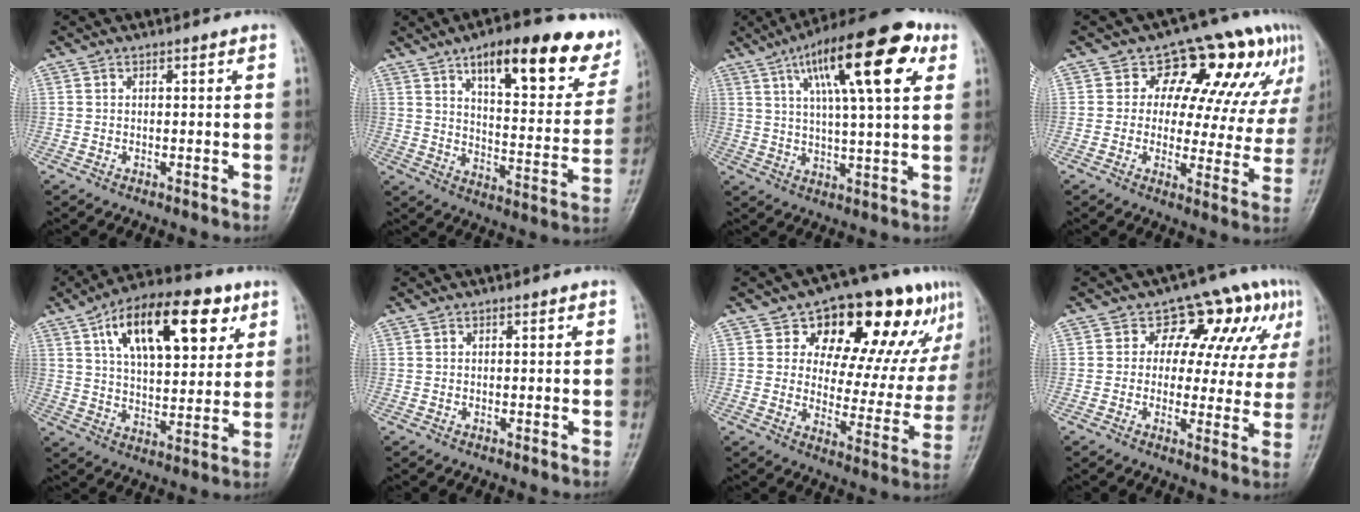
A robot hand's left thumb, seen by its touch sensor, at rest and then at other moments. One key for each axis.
{"total": 22.4, "fx": 13.5, "fy": 8.0, "fz": 16.0, "tx": -0.168, "ty": -0.043, "tz": 0.191}
{"total": 20.0, "fx": 8.4, "fy": 5.7, "fz": 17.3, "tx": -0.247, "ty": -0.001, "tz": 0.127}
{"total": 15.5, "fx": 7.8, "fy": 8.6, "fz": 10.4, "tx": -0.071, "ty": -0.021, "tz": 0.089}
{"total": 20.2, "fx": 8.9, "fy": 9.7, "fz": 15.4, "tx": -0.208, "ty": -0.014, "tz": 0.143}
{"total": 0.0}
{"total": 21.2, "fx": 10.9, "fy": 10.9, "fz": 14.6, "tx": -0.140, "ty": -0.017, "tz": 0.159}
{"total": 11.6, "fx": 4.9, "fy": 7.6, "fz": 7.2, "tx": -0.038, "ty": -0.006, "tz": 0.054}